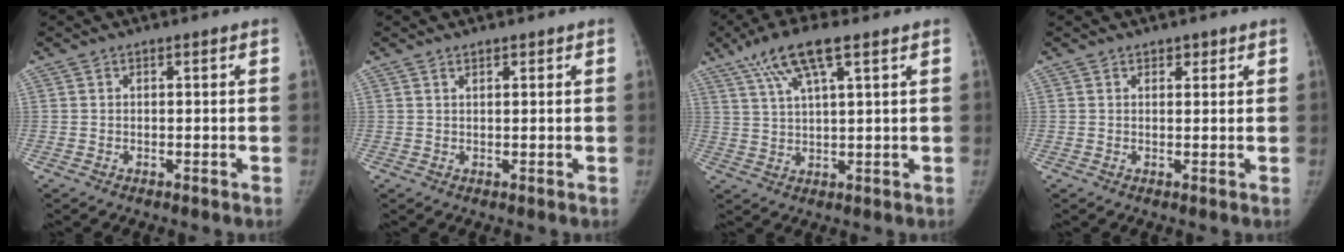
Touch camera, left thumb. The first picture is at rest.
{"total": 1.3, "force": [0.9, 0.5, 0.7], "torque": [-0.007, -0.004, 0.015]}
{"total": 9.8, "force": [5.5, 2.0, 7.9], "torque": [-0.159, 0.001, 0.106]}
{"total": 1.7, "force": [1.1, 1.0, 0.8], "torque": [0.002, -0.005, 0.014]}